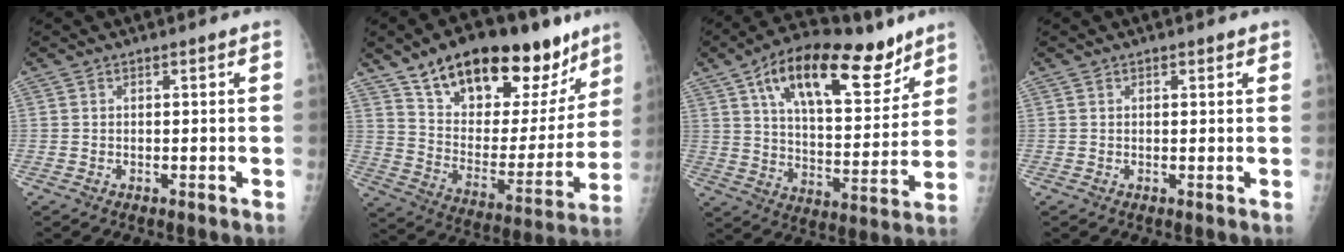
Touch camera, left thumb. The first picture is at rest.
{"total": 28.4, "force": [18.3, 12.9, 17.5], "torque": [-0.219, -0.048, 0.290]}
{"total": 22.8, "force": [13.6, 9.8, 15.4], "torque": [-0.206, -0.040, 0.225]}
{"total": 1.1, "force": [0.7, 0.6, 0.6], "torque": [-0.003, -0.002, 0.007]}